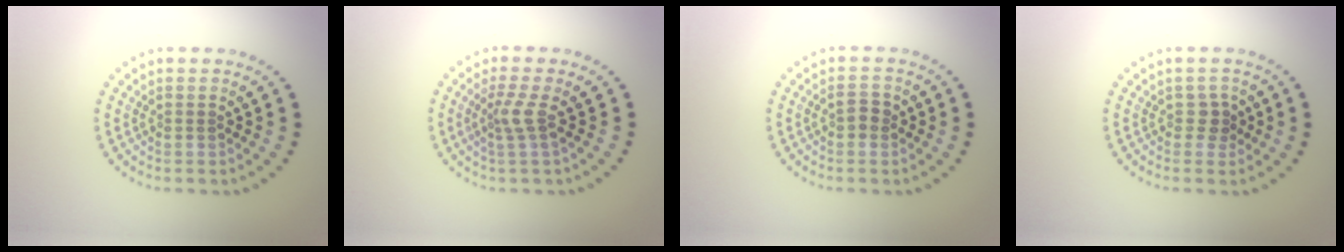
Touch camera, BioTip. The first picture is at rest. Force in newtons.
{"total": 2.0, "press": 1.4, "slide": 1.4}
{"total": 1.5, "press": 1.5, "slide": 0.2}
{"total": 1.2, "press": 0.9, "slide": 0.7}